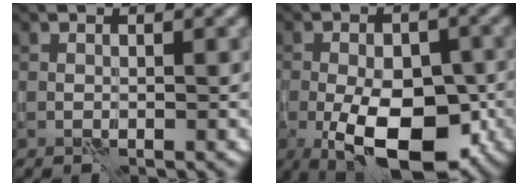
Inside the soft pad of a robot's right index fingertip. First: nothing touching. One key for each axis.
{"total": 10.5, "fx": -3.6, "fy": 5.1, "fz": 8.4, "tx": -0.118, "ty": -0.010, "tz": -0.061}